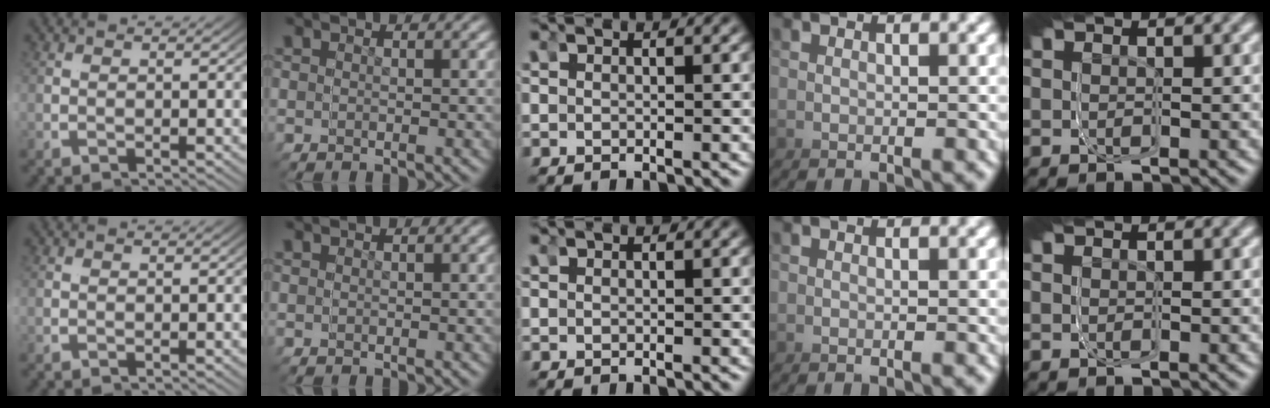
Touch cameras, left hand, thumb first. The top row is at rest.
{}